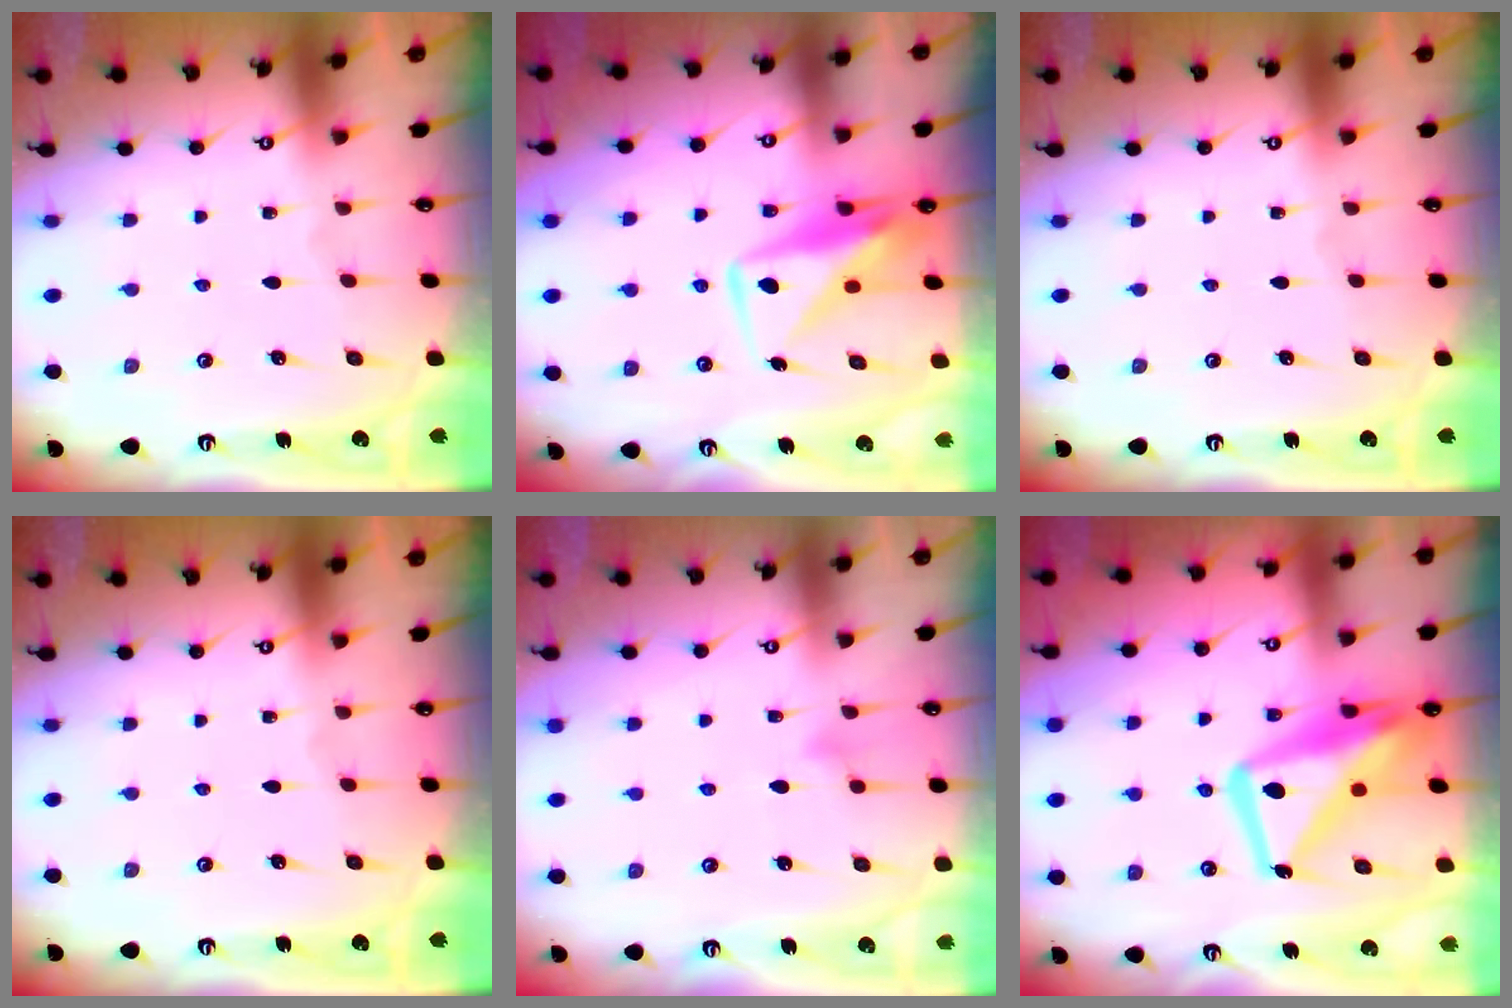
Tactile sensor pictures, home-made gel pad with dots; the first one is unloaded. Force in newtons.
{"total": 10.1, "press": 10.0, "slide": 0.7}
{"total": 0.0}
{"total": 0.0}
{"total": 5.9, "press": 5.9, "slide": 0.3}
{"total": 16.8, "press": 16.8, "slide": 1.5}